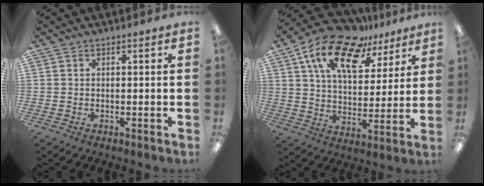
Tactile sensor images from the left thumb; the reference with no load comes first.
{"total": 18.2, "force": [11.7, 8.9, 10.7], "torque": [-0.194, -0.059, 0.206]}